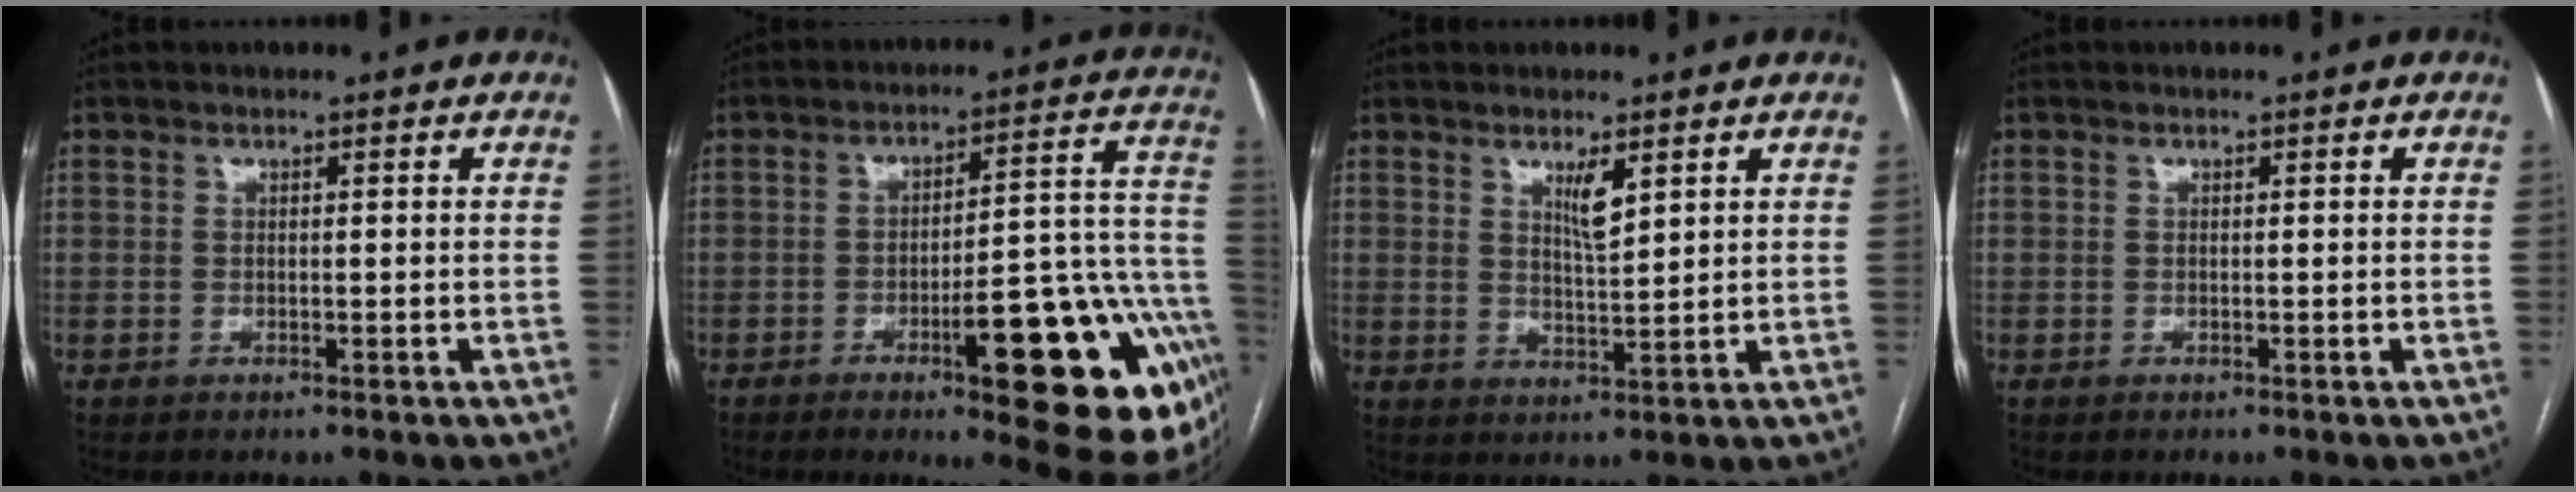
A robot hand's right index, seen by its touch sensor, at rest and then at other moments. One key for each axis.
{"total": 23.8, "fx": -9.3, "fy": 5.0, "fz": 21.3, "tx": -0.169, "ty": 0.023, "tz": -0.113}
{"total": 3.7, "fx": 2.1, "fy": 0.6, "fz": 3.0, "tx": -0.056, "ty": -0.007, "tz": 0.040}
{"total": 0.0}